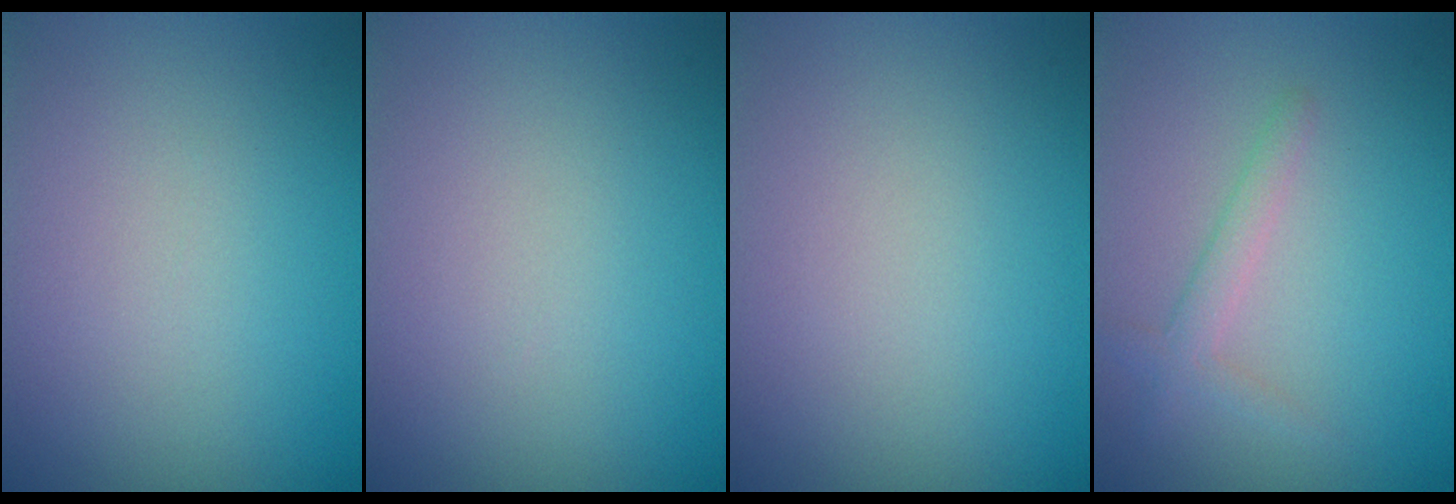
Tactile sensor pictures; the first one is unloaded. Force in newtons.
{"total": 0.0}
{"total": 0.0}
{"total": 1.7, "press": 1.7, "slide": 0.1}